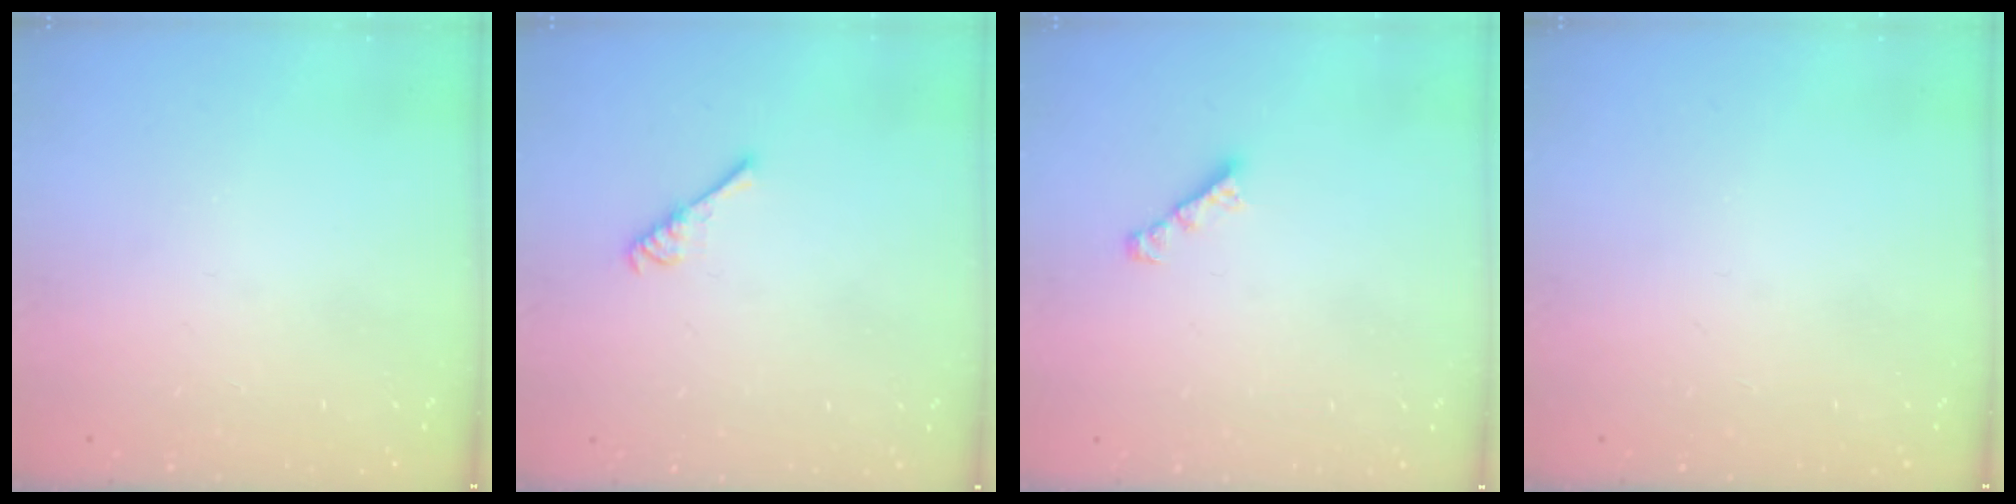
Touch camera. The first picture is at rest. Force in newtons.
{"total": 3.8, "press": 3.7, "slide": 0.6}
{"total": 2.4, "press": 2.4, "slide": 0.1}
{"total": 0.0}